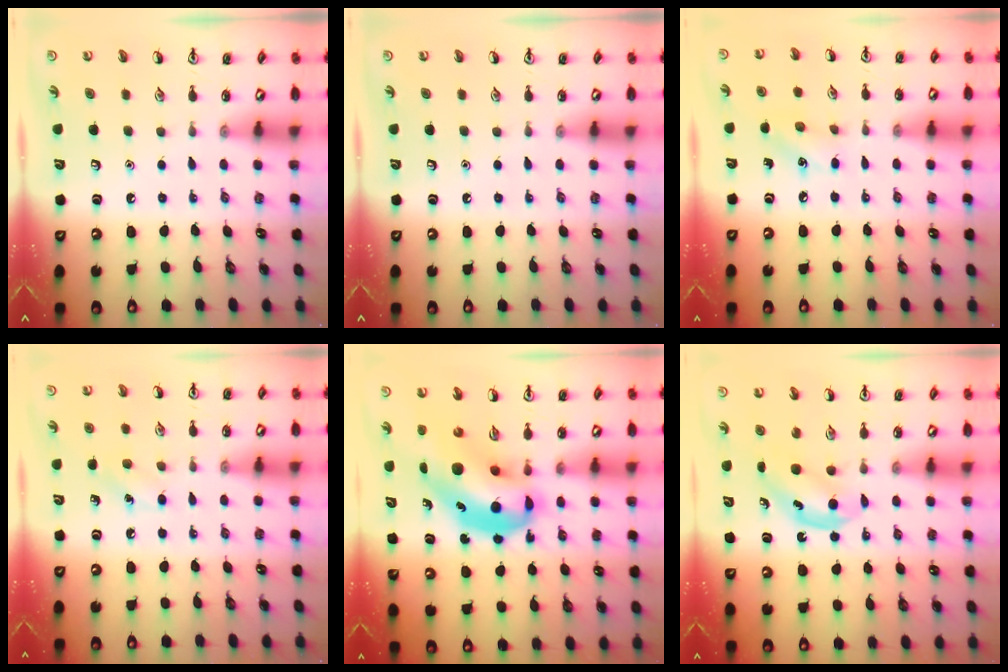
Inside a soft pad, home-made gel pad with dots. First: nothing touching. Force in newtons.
{"total": 0.0}
{"total": 6.6, "press": 6.3, "slide": 1.9}
{"total": 7.1, "press": 6.9, "slide": 1.7}
{"total": 11.7, "press": 11.1, "slide": 3.6}
{"total": 4.7, "press": 4.6, "slide": 1.2}